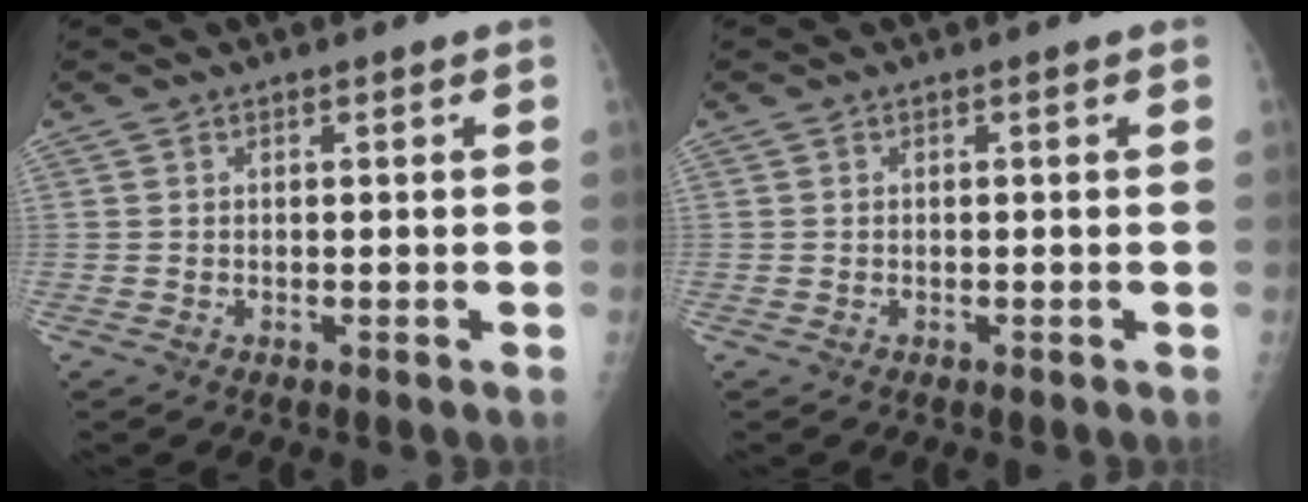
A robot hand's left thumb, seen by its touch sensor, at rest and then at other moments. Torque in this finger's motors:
{"motor_torque": [0.14, 0.14, 0.00, 0.00, 0.00]}